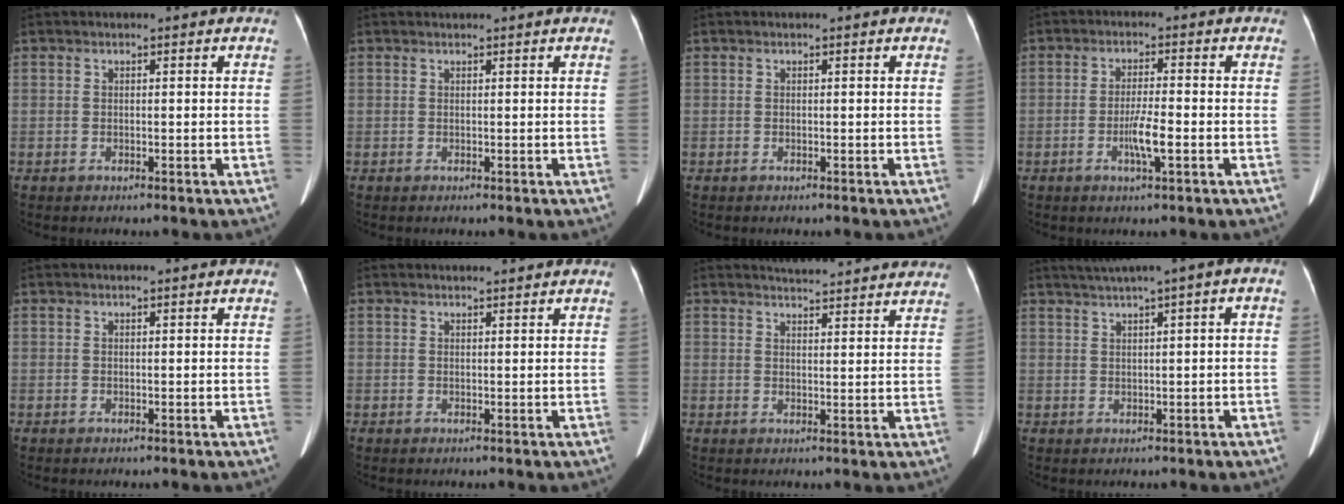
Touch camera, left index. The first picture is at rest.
{"total": 1.3, "force": [1.2, -0.1, 0.4], "torque": [-0.005, 0.020, 0.025]}
{"total": 0.0}
{"total": 4.4, "force": [-1.9, 0.2, 4.0], "torque": [-0.078, -0.008, -0.033]}
{"total": 0.0}
{"total": 2.3, "force": [2.1, 0.3, 0.7], "torque": [-0.009, 0.015, 0.031]}
{"total": 12.3, "force": [11.7, 1.5, 3.8], "torque": [-0.043, 0.012, 0.133]}
{"total": 5.9, "force": [2.3, 0.2, 5.4], "torque": [-0.093, 0.028, 0.039]}